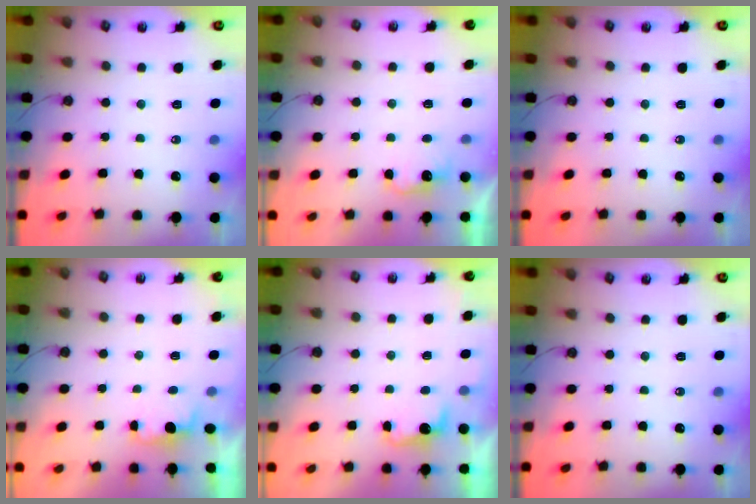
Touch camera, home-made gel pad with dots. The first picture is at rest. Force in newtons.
{"total": 2.8, "press": 2.7, "slide": 0.8}
{"total": 0.0}
{"total": 0.8, "press": 0.2, "slide": 0.7}
{"total": 1.5, "press": 1.3, "slide": 0.8}
{"total": 0.0}